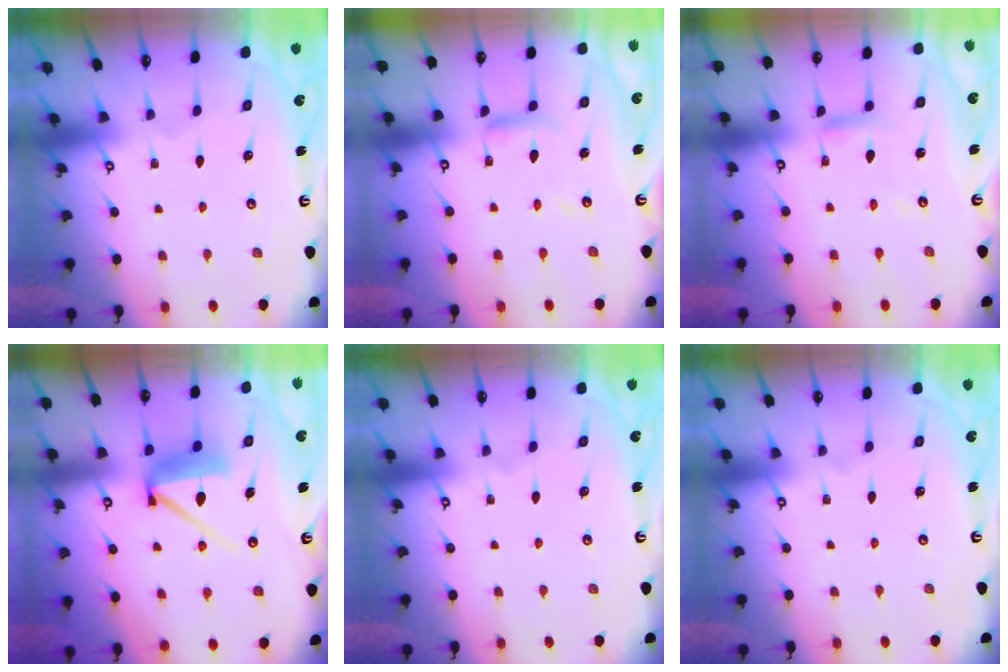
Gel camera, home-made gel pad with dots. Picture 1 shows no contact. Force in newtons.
{"total": 8.3, "press": 8.3, "slide": 0.6}
{"total": 5.9, "press": 5.9, "slide": 0.5}
{"total": 9.2, "press": 9.2, "slide": 0.5}
{"total": 0.0}
{"total": 0.0}